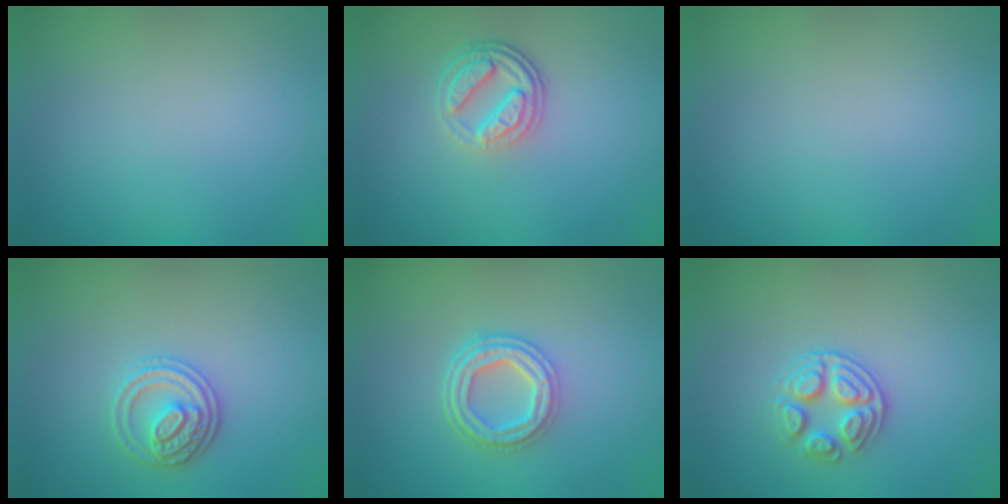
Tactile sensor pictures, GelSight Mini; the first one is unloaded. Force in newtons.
{"total": 3.6, "press": 2.7, "slide": 2.4}
{"total": 0.0}
{"total": 2.9, "press": 2.8, "slide": 0.7}
{"total": 4.1, "press": 3.0, "slide": 2.8}
{"total": 2.7, "press": 2.5, "slide": 0.9}